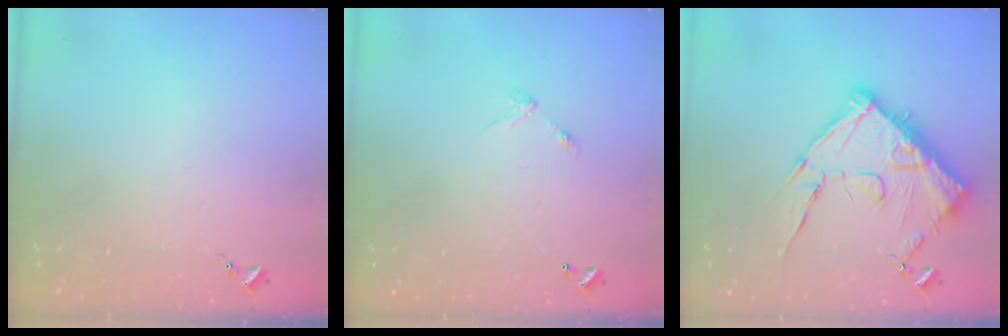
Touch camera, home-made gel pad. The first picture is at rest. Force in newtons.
{"total": 4.3, "press": 4.3, "slide": 0.3}
{"total": 17.2, "press": 17.2, "slide": 1.3}